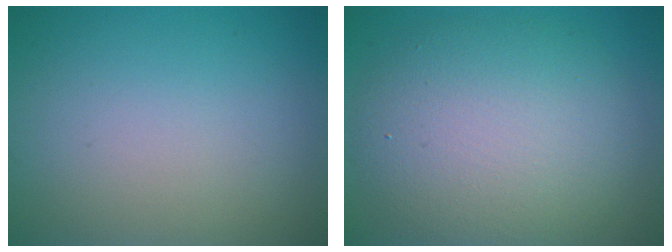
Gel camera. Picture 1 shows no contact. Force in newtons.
{"total": 8.6, "press": 8.6, "slide": 0.4}